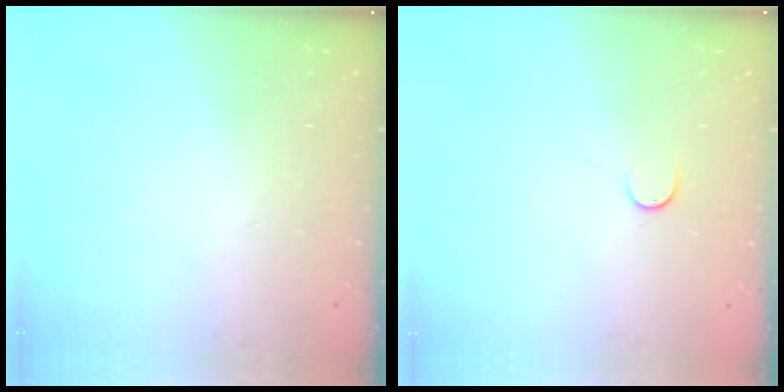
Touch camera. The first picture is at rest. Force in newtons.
{"total": 4.9, "press": 4.9, "slide": 0.5}